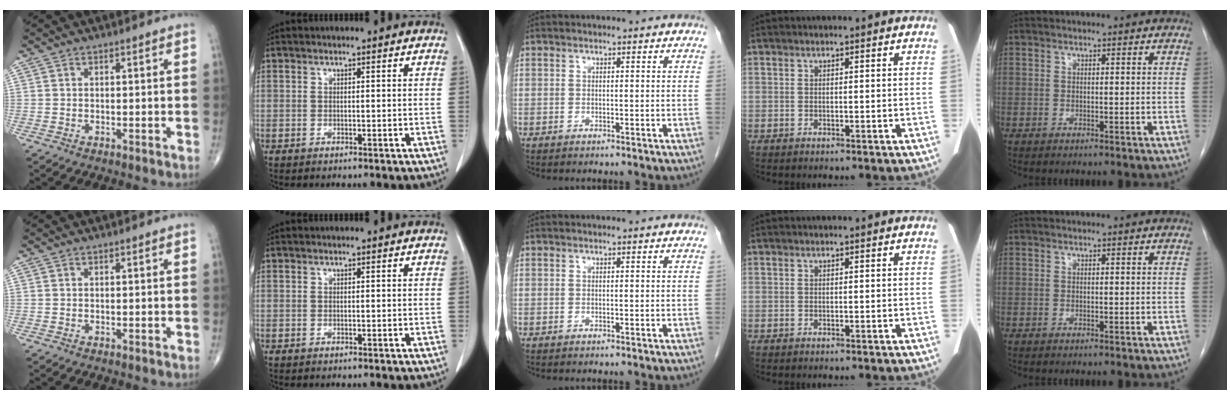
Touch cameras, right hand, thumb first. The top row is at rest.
{}